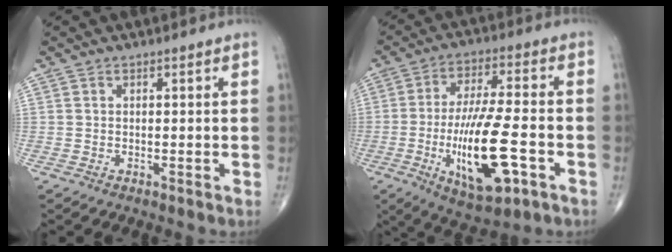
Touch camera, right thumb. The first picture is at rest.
{"total": 17.4, "force": [-5.0, 5.4, 15.7], "torque": [-0.287, 0.012, -0.075]}